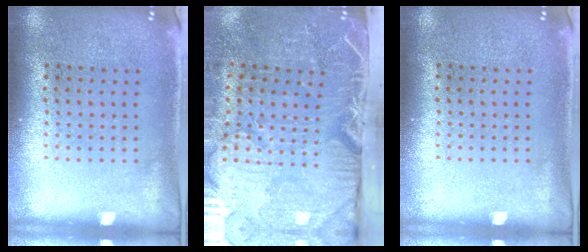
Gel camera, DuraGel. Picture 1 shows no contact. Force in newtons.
{"total": 5.4, "press": 4.4, "slide": 3.1}
{"total": 0.0}